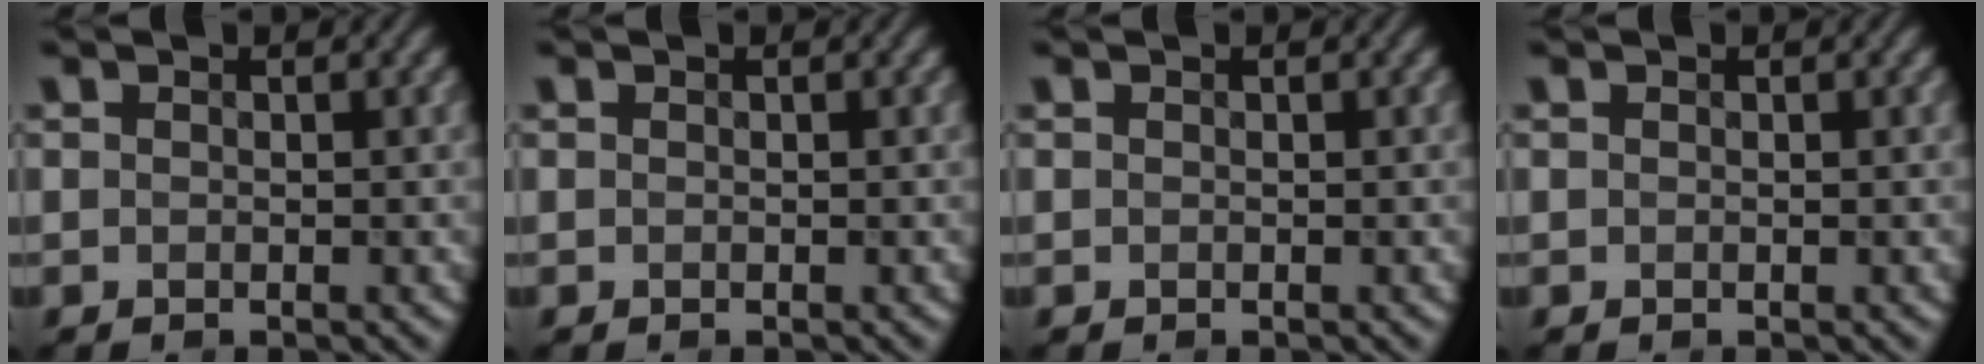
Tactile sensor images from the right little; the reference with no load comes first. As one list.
[{"total": 0.0}, {"total": 0.0}, {"total": 0.0}]